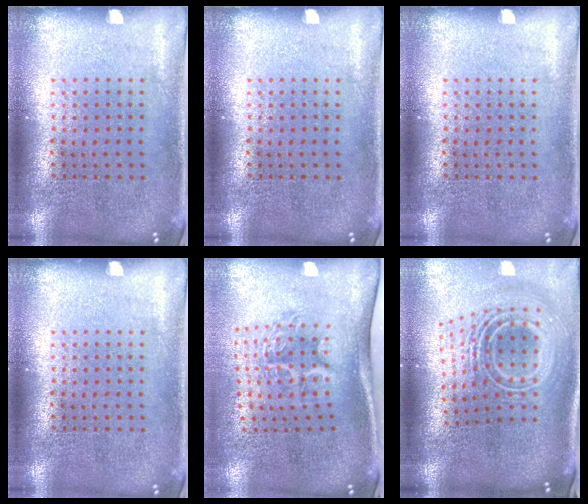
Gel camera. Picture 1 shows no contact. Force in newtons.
{"total": 0.0}
{"total": 0.0}
{"total": 0.0}
{"total": 1.9, "press": 1.2, "slide": 1.4}
{"total": 2.8, "press": 1.9, "slide": 2.0}